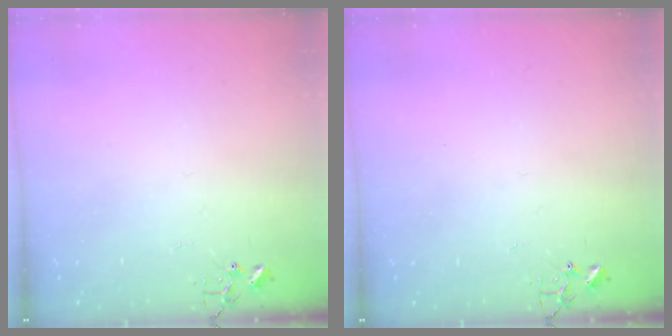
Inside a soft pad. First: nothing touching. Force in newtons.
{"total": 0.0}